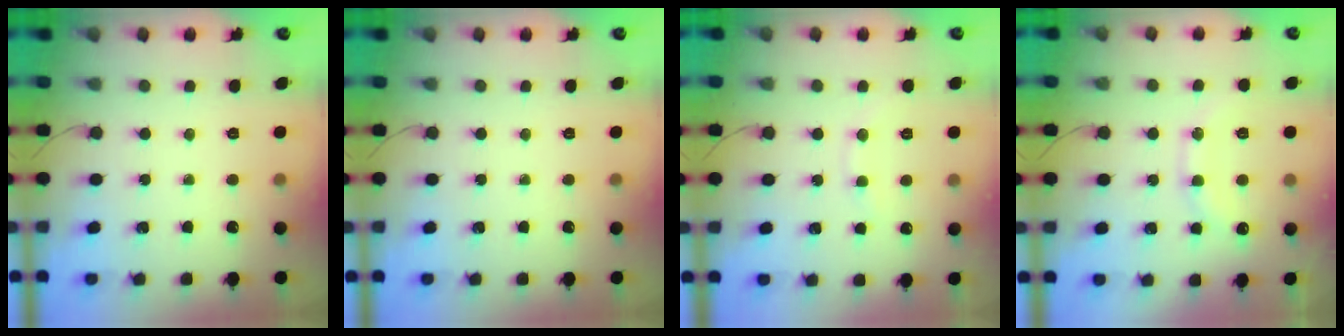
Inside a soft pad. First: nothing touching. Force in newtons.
{"total": 0.0}
{"total": 6.7, "press": 6.5, "slide": 1.8}
{"total": 12.9, "press": 12.9, "slide": 1.0}